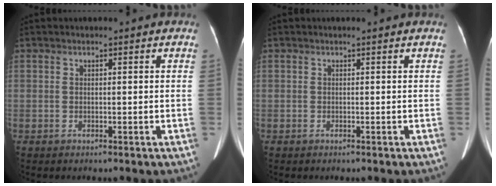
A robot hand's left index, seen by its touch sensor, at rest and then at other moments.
{"total": 0.0}